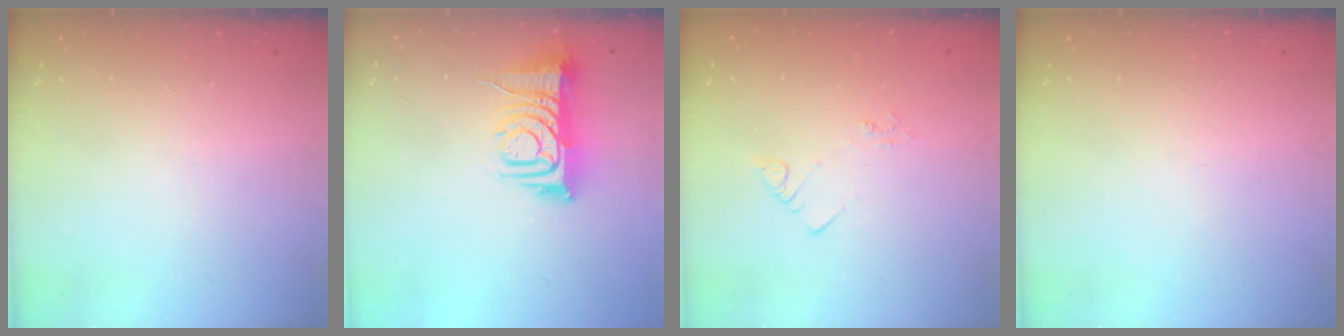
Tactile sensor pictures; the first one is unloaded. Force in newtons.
{"total": 9.4, "press": 9.3, "slide": 1.2}
{"total": 2.4, "press": 2.4, "slide": 0.4}
{"total": 0.0}